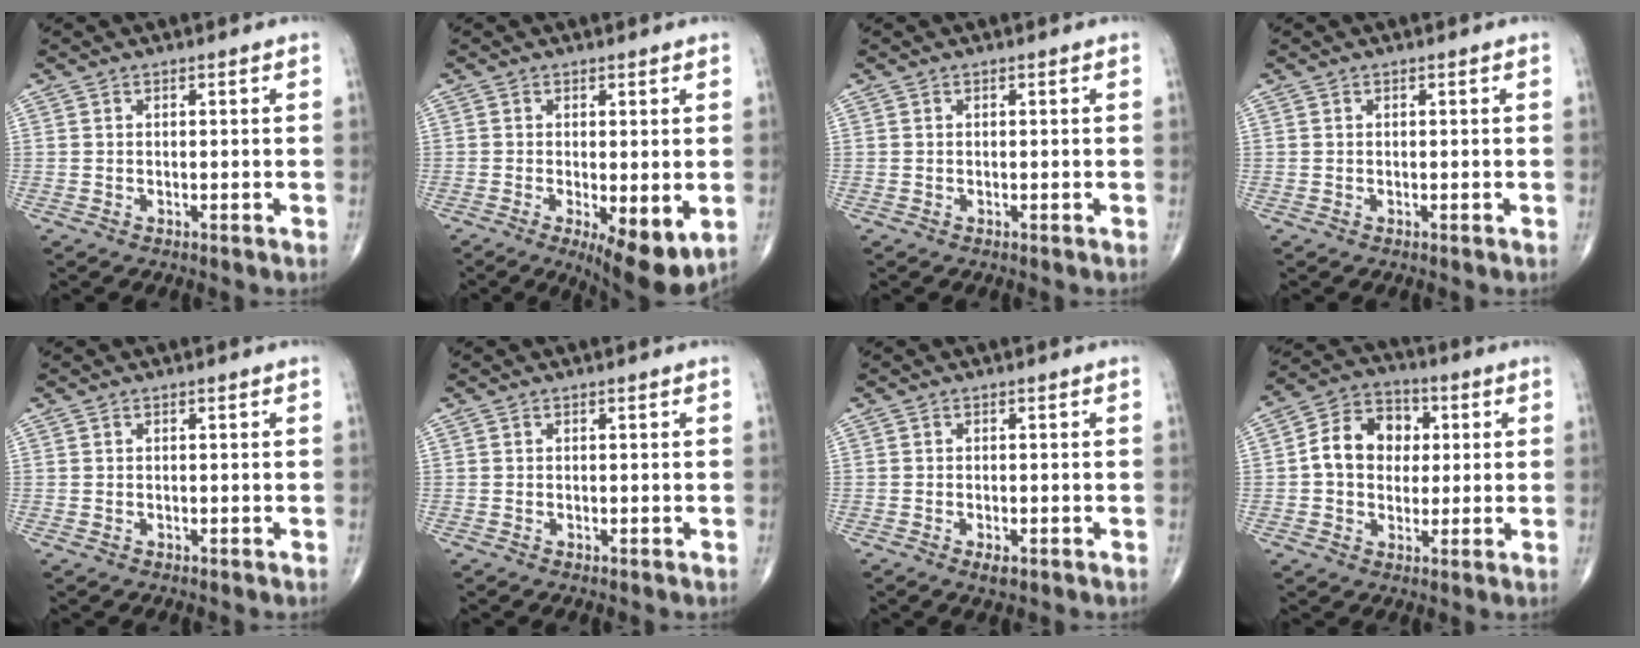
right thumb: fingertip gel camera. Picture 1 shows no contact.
{"total": 9.4, "force": [-2.4, 3.3, 8.5], "torque": [-0.125, -0.024, -0.032]}
{"total": 0.0}
{"total": 0.0}
{"total": 0.0}
{"total": 0.0}
{"total": 2.1, "force": [-1.0, 0.9, 1.6], "torque": [-0.026, 0.000, -0.015]}
{"total": 11.3, "force": [1.1, 9.0, 6.8], "torque": [-0.081, 0.021, 0.009]}